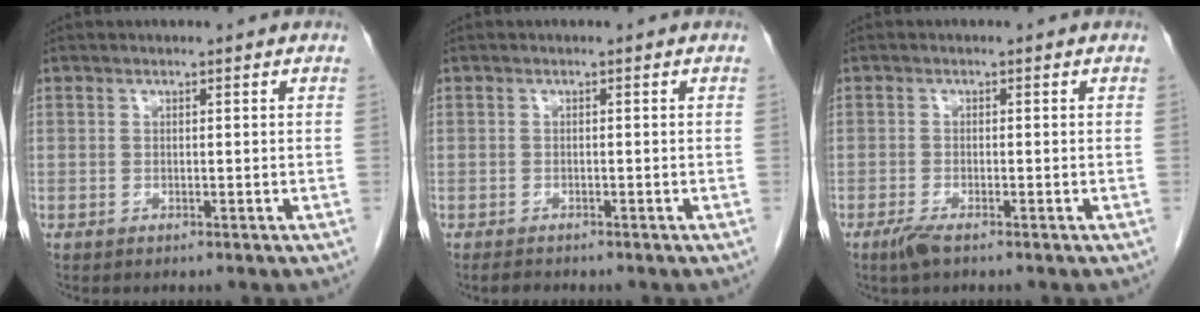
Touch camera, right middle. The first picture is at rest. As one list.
[{"total": 1.3, "force": [-1.1, 0.5, 0.3], "torque": [-0.013, -0.003, -0.017]}, {"total": 2.4, "force": [-1.6, 0.4, 1.7], "torque": [-0.040, -0.006, -0.033]}]